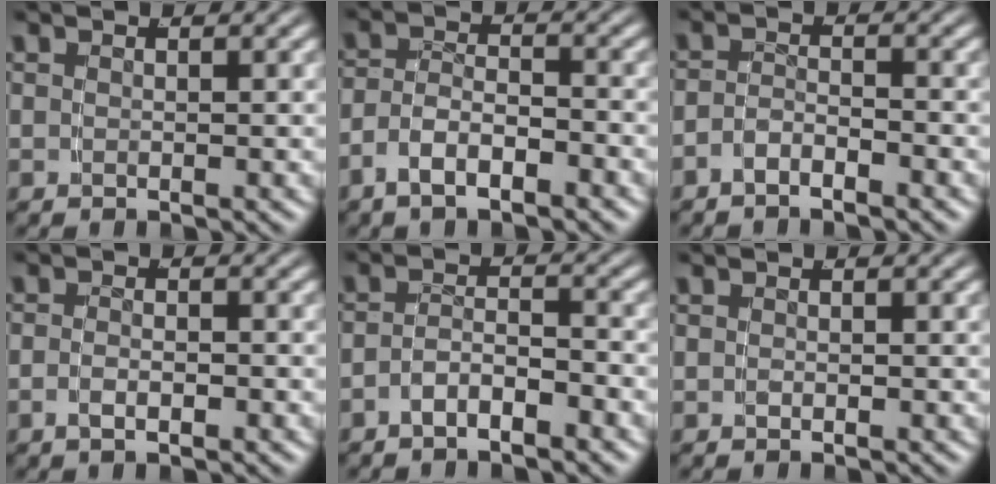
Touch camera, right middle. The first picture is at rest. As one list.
[{"total": 3.6, "force": [-2.4, 1.8, 2.1], "torque": [-0.038, -0.009, -0.041]}, {"total": 2.2, "force": [-2.0, 0.5, 0.7], "torque": [-0.014, -0.006, -0.036]}, {"total": 1.6, "force": [-1.1, 0.3, 1.1], "torque": [-0.022, -0.002, -0.018]}, {"total": 2.8, "force": [-2.3, 0.7, 1.3], "torque": [-0.014, -0.004, -0.043]}, {"total": 0.5, "force": [-0.4, -0.3, 0.1], "torque": [0.000, -0.001, -0.003]}]